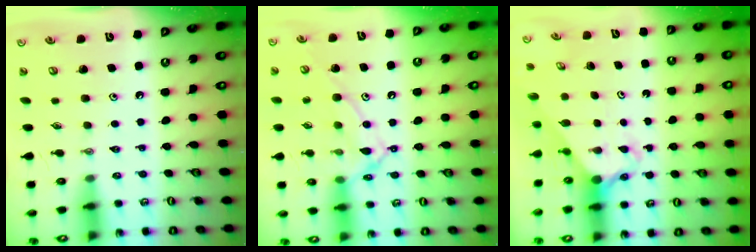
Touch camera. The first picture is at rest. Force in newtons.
{"total": 12.1, "press": 12.1, "slide": 0.7}
{"total": 2.6, "press": 2.6, "slide": 0.2}